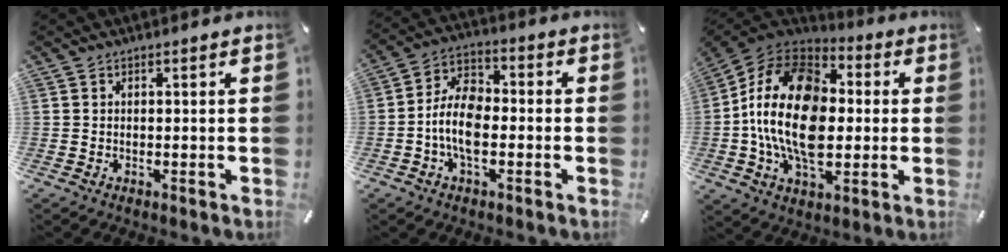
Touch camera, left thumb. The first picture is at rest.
{"total": 9.7, "force": [-2.8, 5.6, 7.4], "torque": [-0.153, 0.012, -0.051]}
{"total": 22.9, "force": [-1.2, 15.2, 17.1], "torque": [-0.363, 0.012, -0.027]}